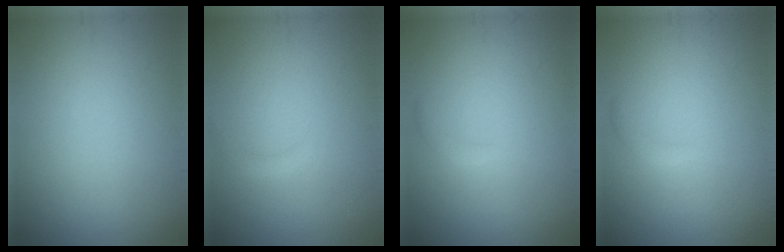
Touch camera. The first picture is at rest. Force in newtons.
{"total": 0.8, "press": 0.8, "slide": 0.0}
{"total": 0.8, "press": 0.8, "slide": 0.1}
{"total": 0.8, "press": 0.8, "slide": 0.1}